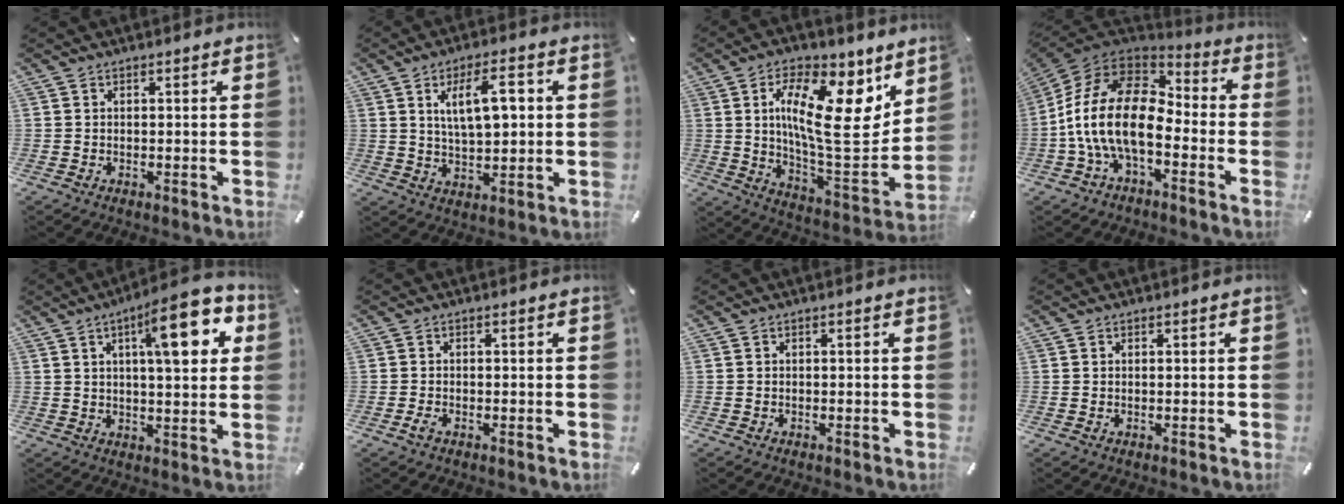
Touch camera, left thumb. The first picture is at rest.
{"total": 10.1, "force": [3.1, 4.2, 8.6], "torque": [-0.149, 0.003, 0.048]}
{"total": 21.3, "force": [7.5, 8.3, 18.1], "torque": [-0.296, -0.052, 0.116]}
{"total": 19.3, "force": [-4.3, 10.8, 15.4], "torque": [-0.313, 0.025, -0.072]}
{"total": 15.6, "force": [6.8, 5.1, 13.1], "torque": [-0.182, -0.025, 0.103]}
{"total": 0.8, "force": [-0.5, 0.4, 0.5], "torque": [-0.010, 0.001, -0.010]}
{"total": 0.0}
{"total": 0.0}